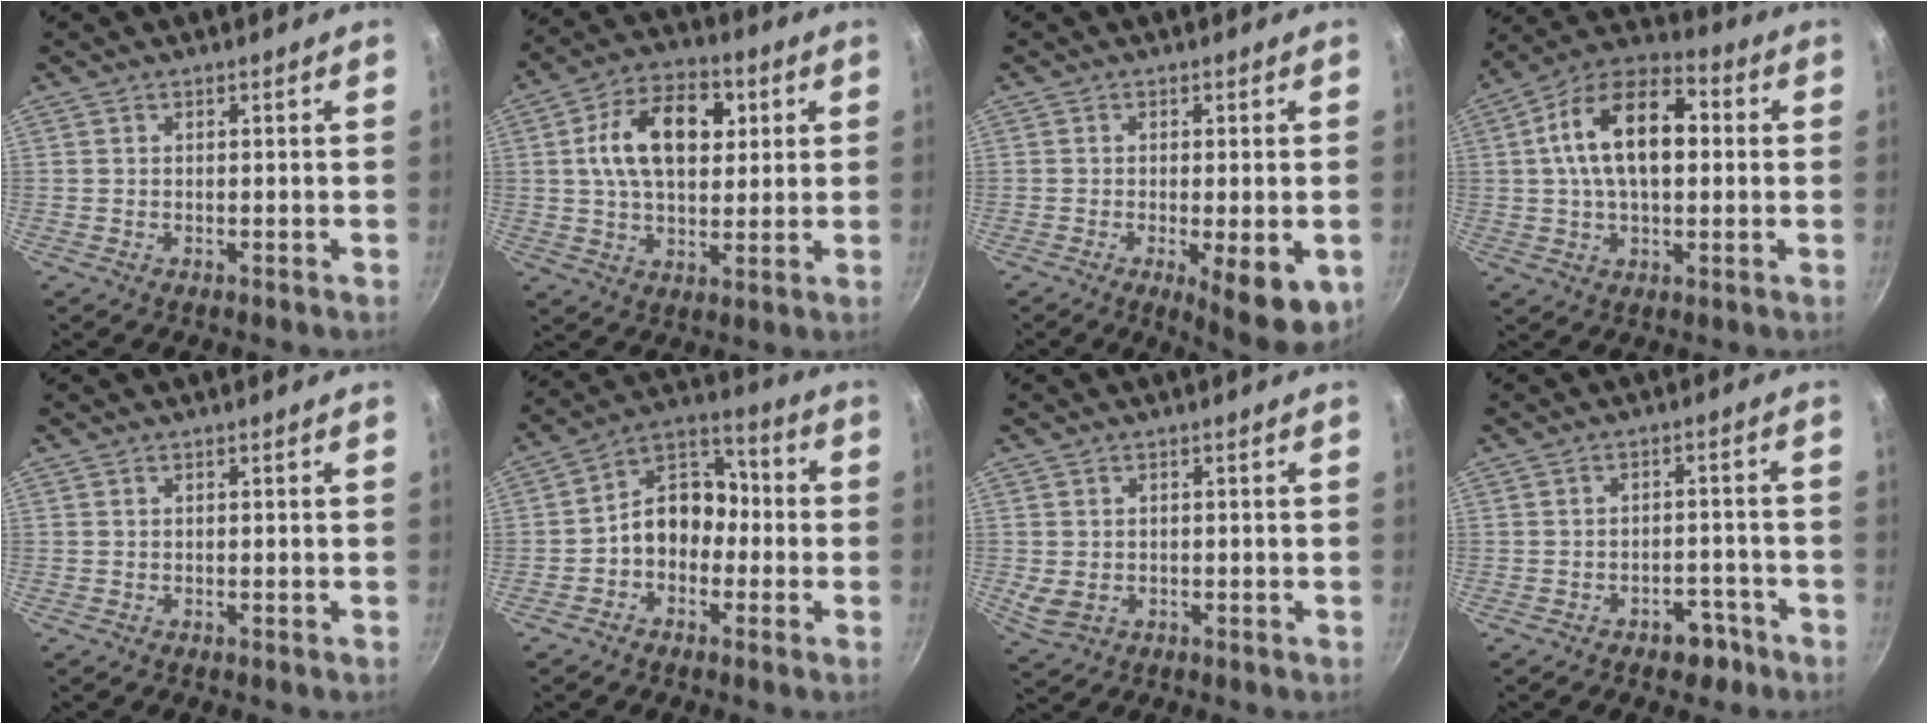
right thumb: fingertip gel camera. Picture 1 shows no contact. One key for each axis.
{"total": 15.1, "fx": 3.4, "fy": 9.2, "fz": 11.6, "tx": -0.176, "ty": 0.007, "tz": 0.053}
{"total": 10.1, "fx": -3.2, "fy": 3.0, "fz": 9.1, "tx": -0.122, "ty": -0.019, "tz": -0.039}
{"total": 17.2, "fx": 2.4, "fy": 9.7, "fz": 14.0, "tx": -0.234, "ty": 0.029, "tz": 0.032}
{"total": 0.0}
{"total": 11.4, "fx": -1.8, "fy": 8.5, "fz": 7.4, "tx": -0.089, "ty": 0.047, "tz": -0.047}
{"total": 3.2, "fx": -0.3, "fy": 2.5, "fz": 2.0, "tx": -0.044, "ty": -0.001, "tz": 0.003}
{"total": 4.7, "fx": -3.1, "fy": 2.9, "fz": 2.0, "tx": -0.011, "ty": 0.032, "tz": -0.040}